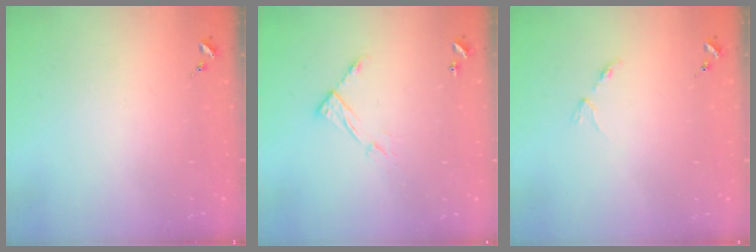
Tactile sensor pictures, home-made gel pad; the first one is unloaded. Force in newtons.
{"total": 8.1, "press": 8.1, "slide": 0.6}
{"total": 2.8, "press": 2.8, "slide": 0.5}